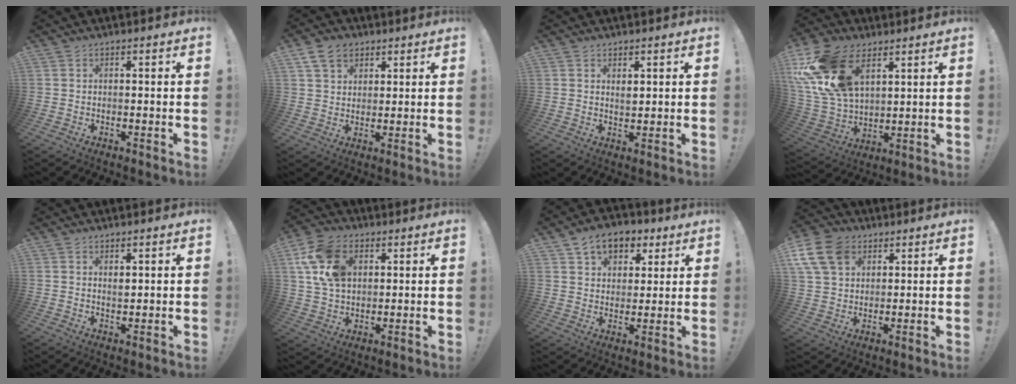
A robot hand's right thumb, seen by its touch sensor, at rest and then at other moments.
{"total": 7.8, "force": [4.4, 5.6, 3.0], "torque": [-0.050, -0.015, 0.087]}
{"total": 2.0, "force": [1.3, 1.2, 0.9], "torque": [0.000, -0.008, 0.020]}
{"total": 21.5, "force": [9.6, 13.5, 13.7], "torque": [-0.272, -0.042, 0.181]}
{"total": 1.4, "force": [1.0, 0.8, 0.5], "torque": [0.001, -0.006, 0.017]}
{"total": 15.2, "force": [5.0, 11.0, 9.3], "torque": [-0.165, -0.010, 0.098]}
{"total": 10.5, "force": [5.8, 7.4, 4.8], "torque": [-0.074, -0.023, 0.111]}
{"total": 12.4, "force": [5.5, 9.0, 6.5], "torque": [-0.136, -0.023, 0.111]}